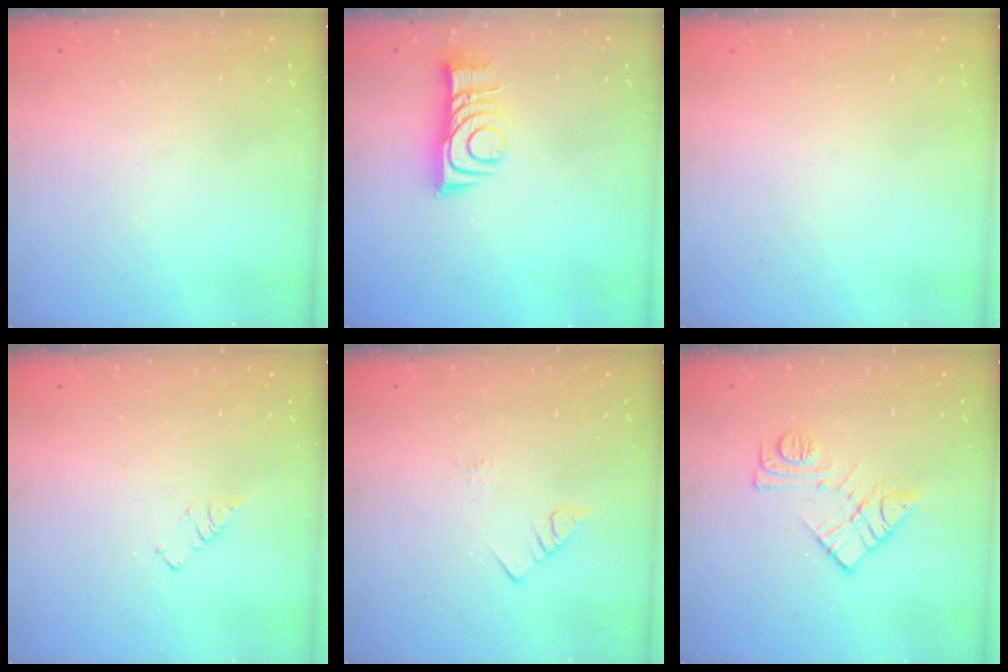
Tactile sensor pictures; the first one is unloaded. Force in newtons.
{"total": 10.6, "press": 10.6, "slide": 1.0}
{"total": 1.5, "press": 1.5, "slide": 0.1}
{"total": 2.6, "press": 2.6, "slide": 0.3}
{"total": 2.8, "press": 2.8, "slide": 0.4}
{"total": 11.3, "press": 11.3, "slide": 0.4}